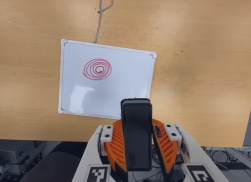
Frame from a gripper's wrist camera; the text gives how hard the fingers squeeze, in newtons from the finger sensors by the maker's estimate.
{"total": 8.3, "left": 6.1, "right": 10.5}